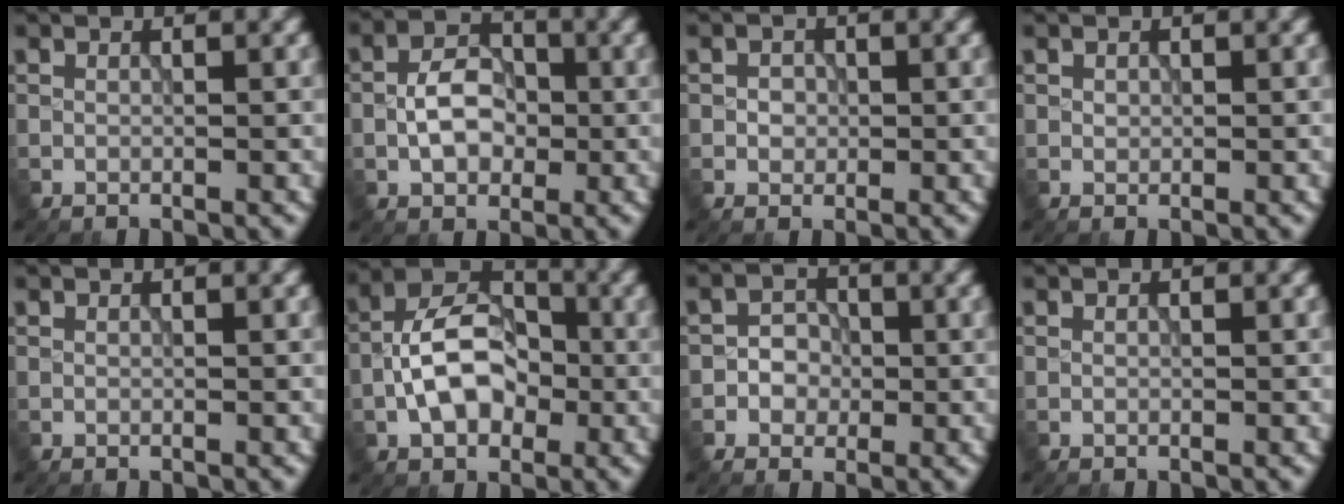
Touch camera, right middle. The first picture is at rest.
{"total": 4.3, "force": [-0.7, 2.9, 3.1], "torque": [-0.052, 0.008, -0.016]}
{"total": 1.3, "force": [0.0, 1.2, 0.5], "torque": [-0.006, -0.002, -0.001]}
{"total": 0.5, "force": [0.2, 0.4, 0.2], "torque": [-0.002, -0.001, 0.004]}
{"total": 0.0}
{"total": 6.9, "force": [-1.6, 4.5, 5.0], "torque": [-0.086, 0.015, -0.036]}
{"total": 2.3, "force": [-0.5, 2.1, 0.8], "torque": [0.007, 0.002, -0.018]}
{"total": 0.0}